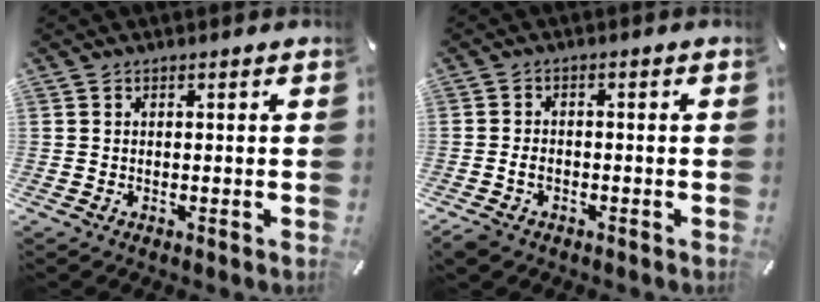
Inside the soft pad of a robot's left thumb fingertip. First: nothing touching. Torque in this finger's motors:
{"motor_torque": [0.41, 0.75, 0.31, 0.28, 0.20]}